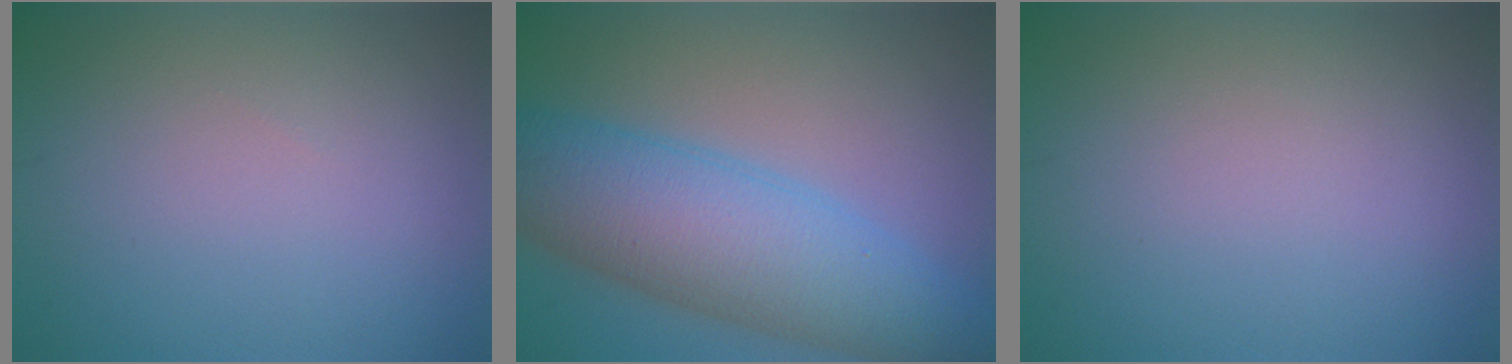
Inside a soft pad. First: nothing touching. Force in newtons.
{"total": 9.4, "press": 9.4, "slide": 0.3}
{"total": 0.0}